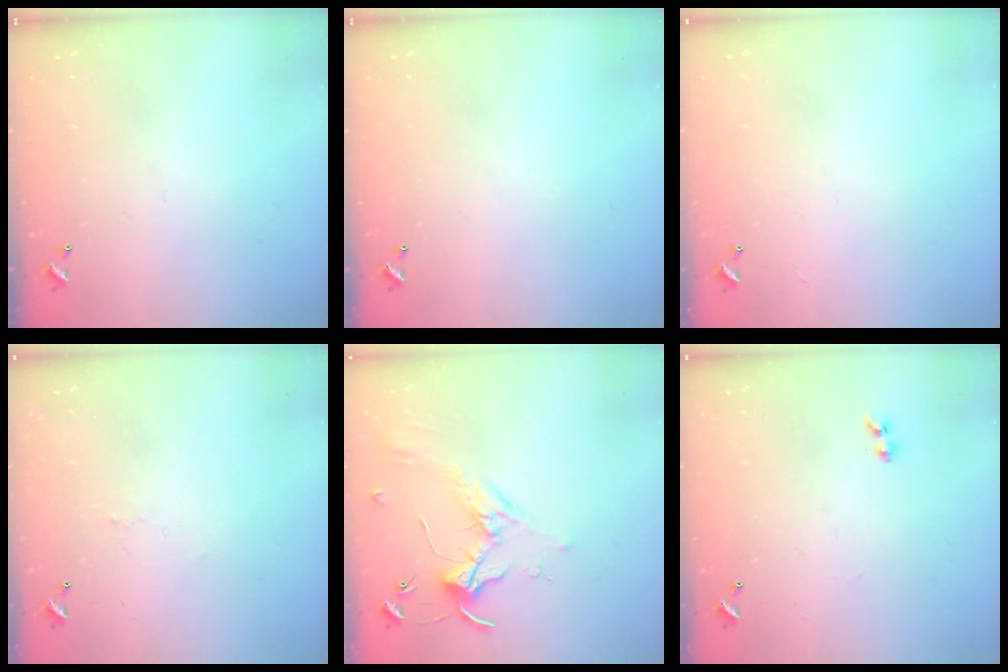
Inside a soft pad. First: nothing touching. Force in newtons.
{"total": 0.0}
{"total": 2.6, "press": 2.6, "slide": 0.3}
{"total": 1.6, "press": 1.5, "slide": 0.5}
{"total": 1.8, "press": 1.8, "slide": 0.4}
{"total": 1.3, "press": 1.1, "slide": 0.7}